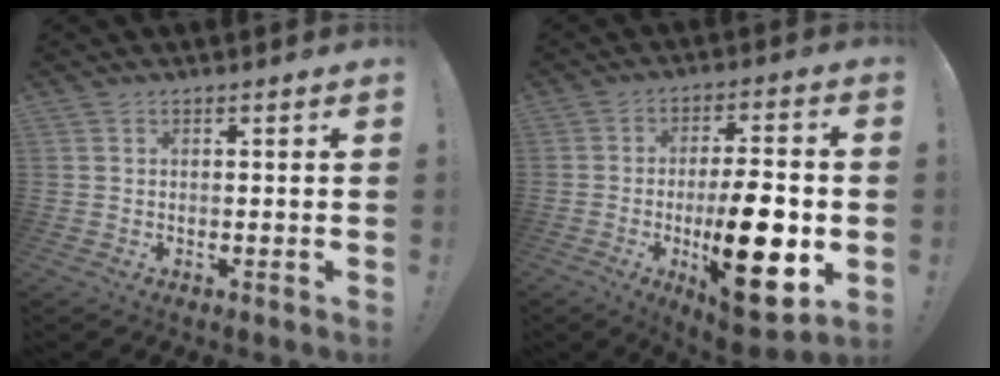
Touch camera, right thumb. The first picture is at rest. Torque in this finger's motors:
{"motor_torque": [2.18, 2.82, 2.08, -0.69, 0.20]}